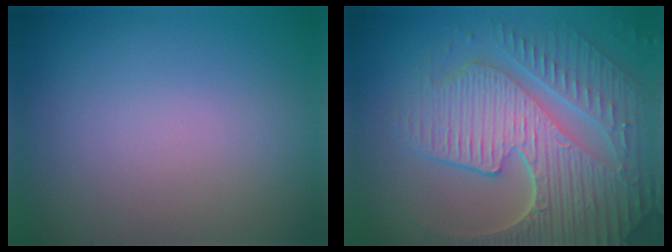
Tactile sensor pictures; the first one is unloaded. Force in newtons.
{"total": 9.9, "press": 6.6, "slide": 7.4}